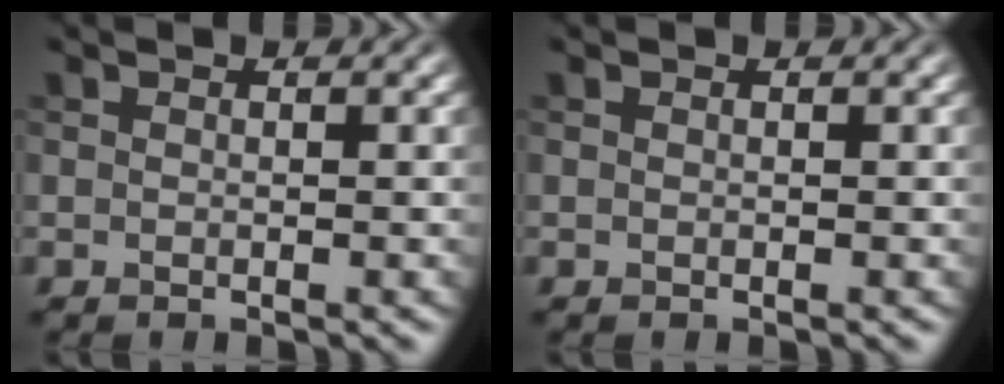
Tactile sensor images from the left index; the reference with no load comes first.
{"total": 0.0}